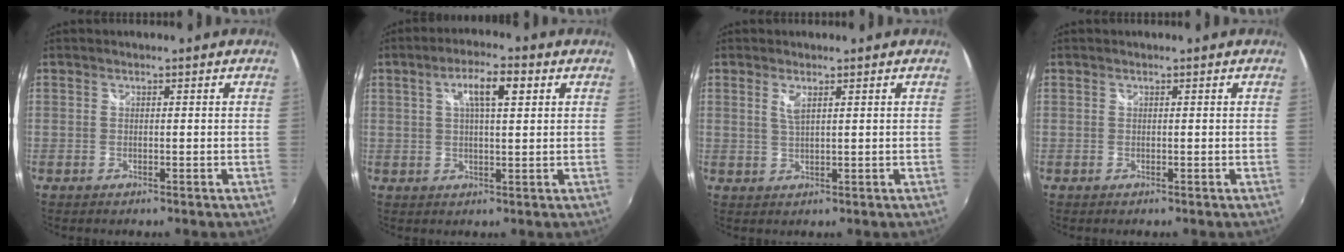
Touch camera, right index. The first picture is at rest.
{"total": 6.6, "force": [2.4, 1.7, 5.9], "torque": [-0.101, 0.011, 0.041]}
{"total": 2.1, "force": [1.1, 0.5, 1.7], "torque": [-0.032, -0.002, 0.019]}
{"total": 0.0}